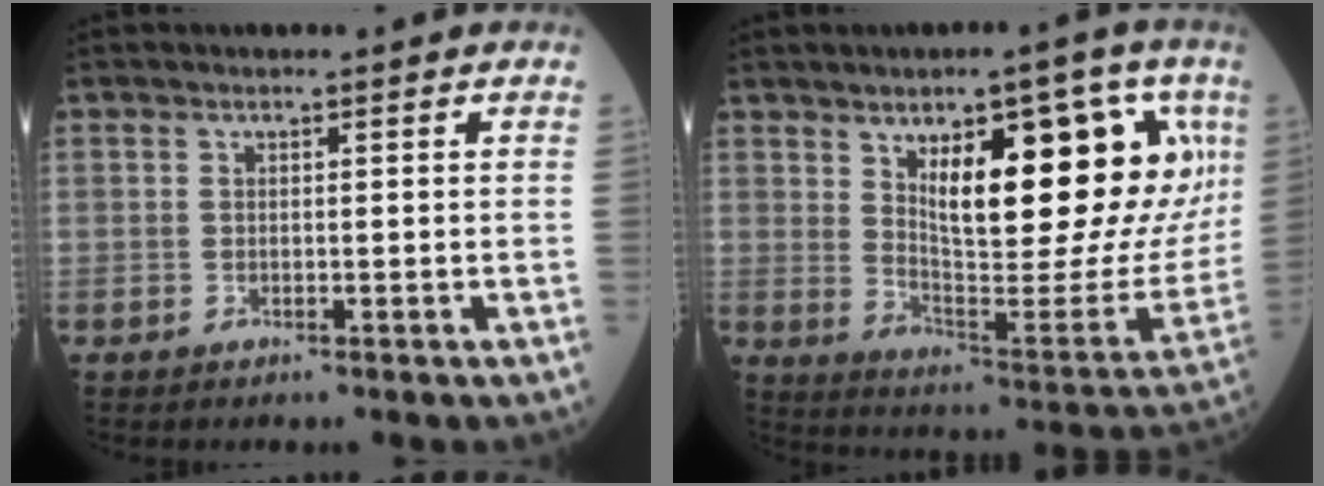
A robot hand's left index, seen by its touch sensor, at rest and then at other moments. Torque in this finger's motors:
{"motor_torque": [1.12, -1.02, 1.05, 0.21]}